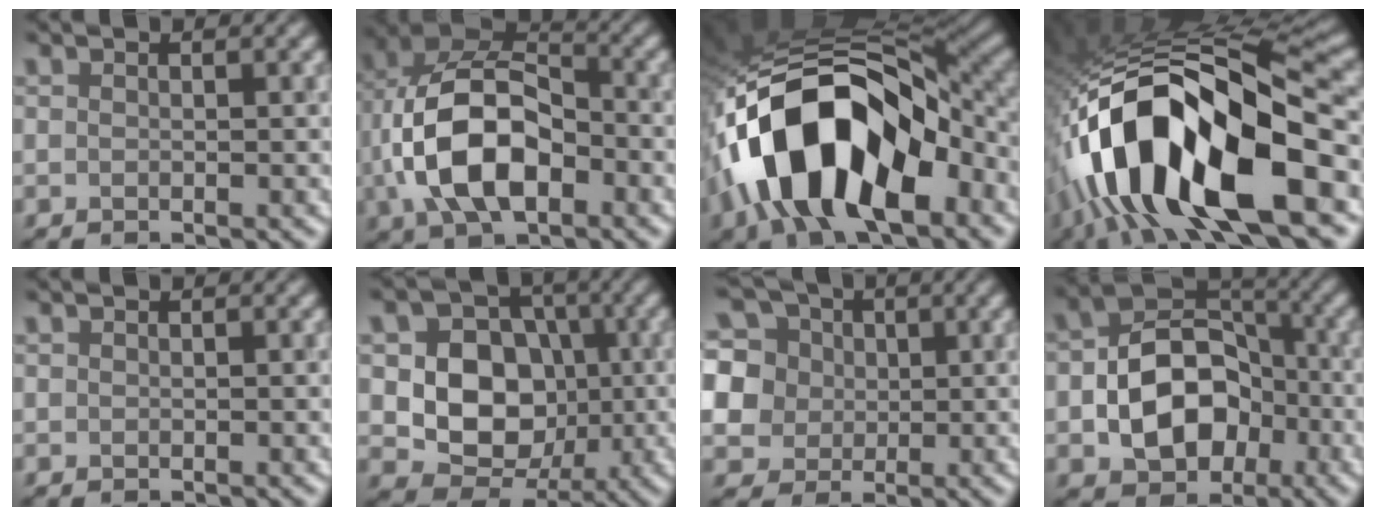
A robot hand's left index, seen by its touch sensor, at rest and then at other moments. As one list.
[{"total": 11.4, "force": [-2.4, 6.7, 8.9], "torque": [-0.191, 0.004, -0.055]}, {"total": 15.0, "force": [-5.2, 8.3, 11.4], "torque": [-0.186, 0.013, -0.095]}, {"total": 18.3, "force": [-5.2, 7.0, 16.1], "torque": [-0.288, 0.029, -0.085]}, {"total": 0.0}, {"total": 9.0, "force": [-0.4, 7.3, 5.2], "torque": [-0.075, 0.006, -0.017]}, {"total": 10.8, "force": [3.2, 9.3, 4.5], "torque": [-0.112, 0.037, 0.040]}, {"total": 9.0, "force": [-2.2, 6.4, 6.0], "torque": [-0.093, 0.004, -0.042]}]